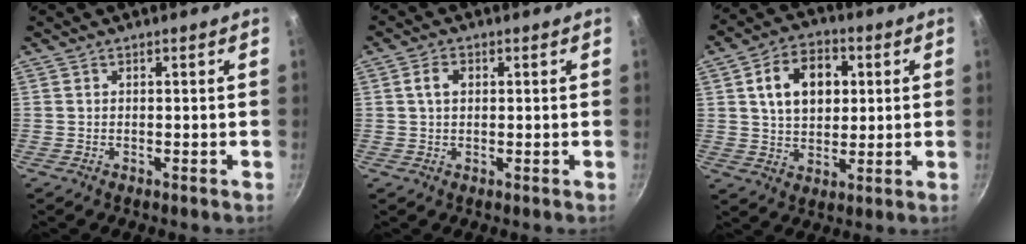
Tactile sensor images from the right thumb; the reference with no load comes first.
{"total": 3.1, "force": [0.7, 2.1, 2.2], "torque": [-0.030, 0.005, 0.010]}
{"total": 12.6, "force": [3.0, 8.9, 8.4], "torque": [-0.110, 0.005, 0.044]}